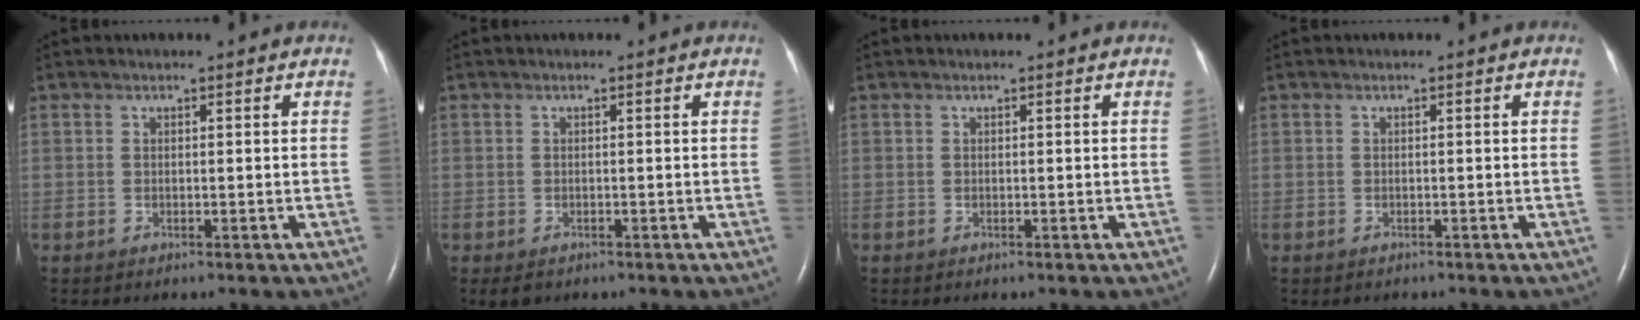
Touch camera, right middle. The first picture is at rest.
{"total": 2.1, "force": [-1.4, 1.3, 0.9], "torque": [-0.016, -0.003, -0.014]}
{"total": 0.0}
{"total": 0.6, "force": [-0.5, 0.4, 0.1], "torque": [-0.012, 0.000, -0.007]}